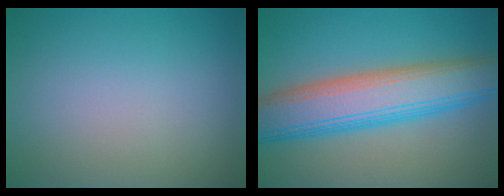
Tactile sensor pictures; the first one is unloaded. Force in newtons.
{"total": 9.1, "press": 9.1, "slide": 0.2}